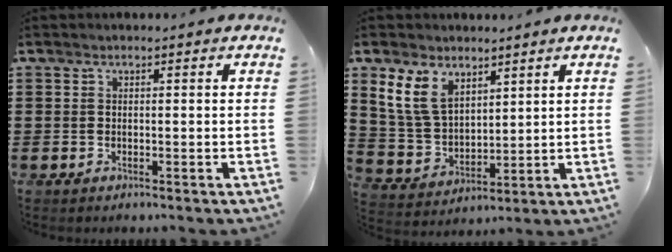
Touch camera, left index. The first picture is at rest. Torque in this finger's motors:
{"motor_torque": [0.45, -0.31, 0.26, 0.11]}